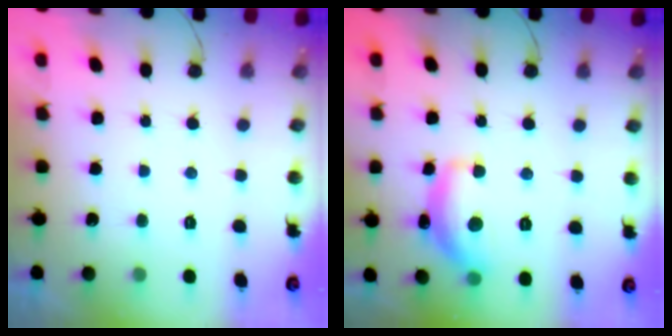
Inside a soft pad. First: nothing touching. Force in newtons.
{"total": 13.7, "press": 13.7, "slide": 0.8}